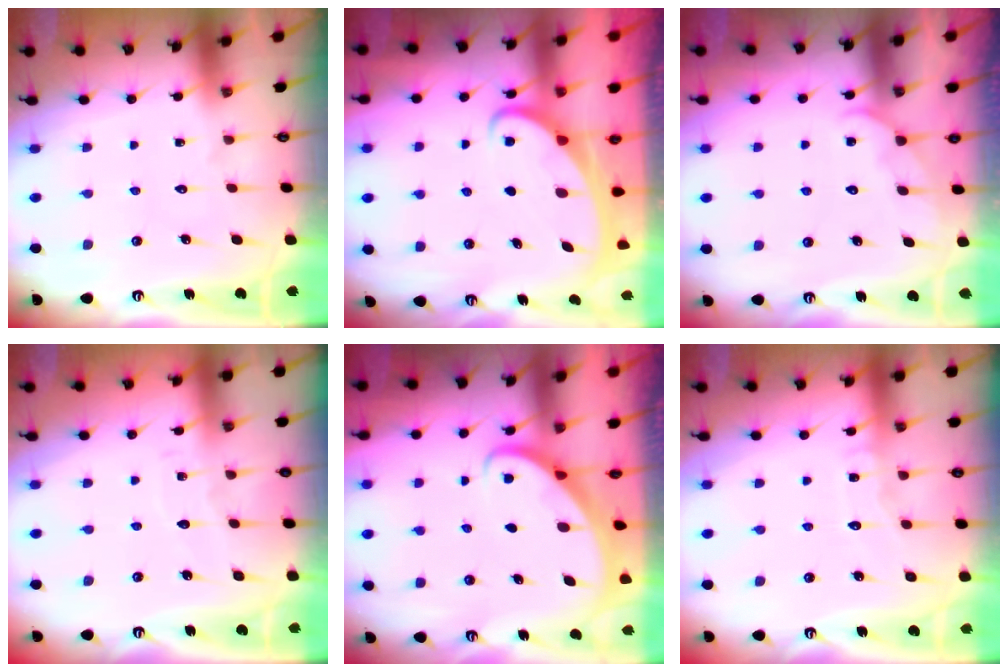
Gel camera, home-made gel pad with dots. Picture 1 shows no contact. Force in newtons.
{"total": 2.2, "press": 2.2, "slide": 0.3}
{"total": 5.1, "press": 5.0, "slide": 0.4}
{"total": 2.2, "press": 2.2, "slide": 0.2}
{"total": 2.7, "press": 2.7, "slide": 0.2}
{"total": 5.7, "press": 5.7, "slide": 0.4}